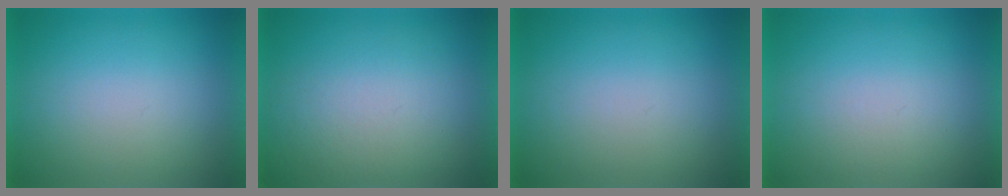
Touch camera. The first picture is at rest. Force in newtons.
{"total": 3.5}
{"total": 0.0}
{"total": 1.3}